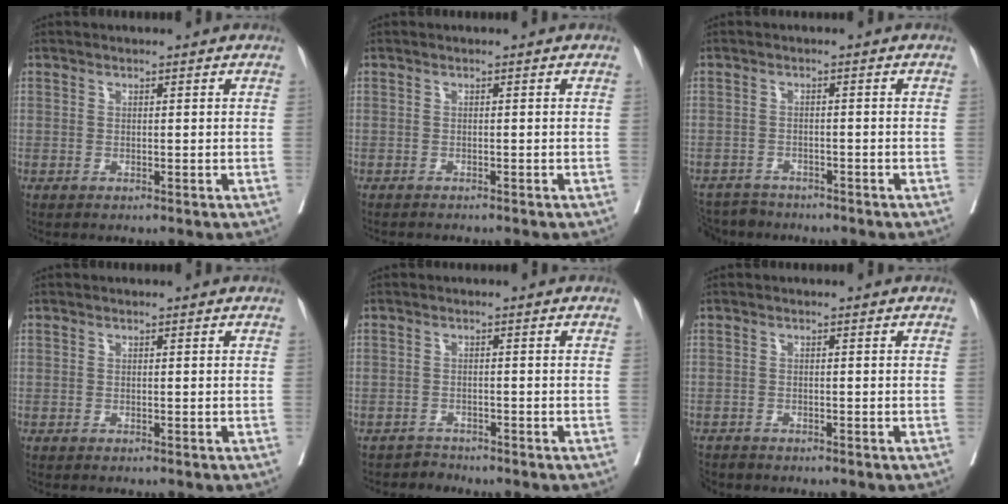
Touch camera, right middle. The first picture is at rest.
{"total": 2.6, "force": [-2.5, 0.3, 0.9], "torque": [-0.011, -0.004, -0.032]}
{"total": 5.3, "force": [-5.0, 1.9, 0.2], "torque": [0.003, -0.008, -0.084]}
{"total": 1.1, "force": [-1.0, 0.1, 0.5], "torque": [-0.005, -0.001, -0.014]}
{"total": 2.0, "force": [-1.6, 0.2, -1.1], "torque": [0.025, -0.007, -0.031]}
{"total": 3.3, "force": [-3.0, 1.4, 0.2], "torque": [-0.003, -0.006, -0.054]}